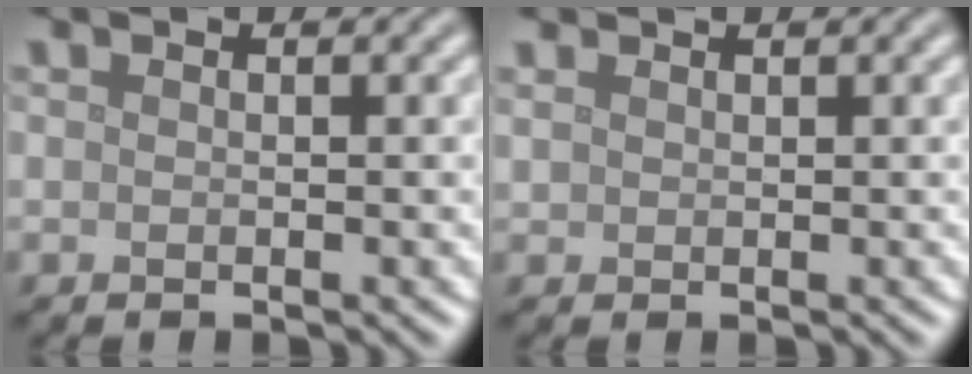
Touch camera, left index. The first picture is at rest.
{"total": 1.1, "force": [0.9, 0.7, 0.1], "torque": [-0.005, 0.005, 0.020]}